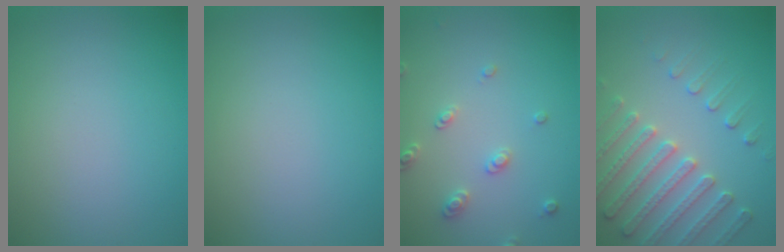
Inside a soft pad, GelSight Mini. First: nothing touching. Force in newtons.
{"total": 0.0}
{"total": 2.2, "press": 2.1, "slide": 0.6}
{"total": 4.1, "press": 4.0, "slide": 0.8}